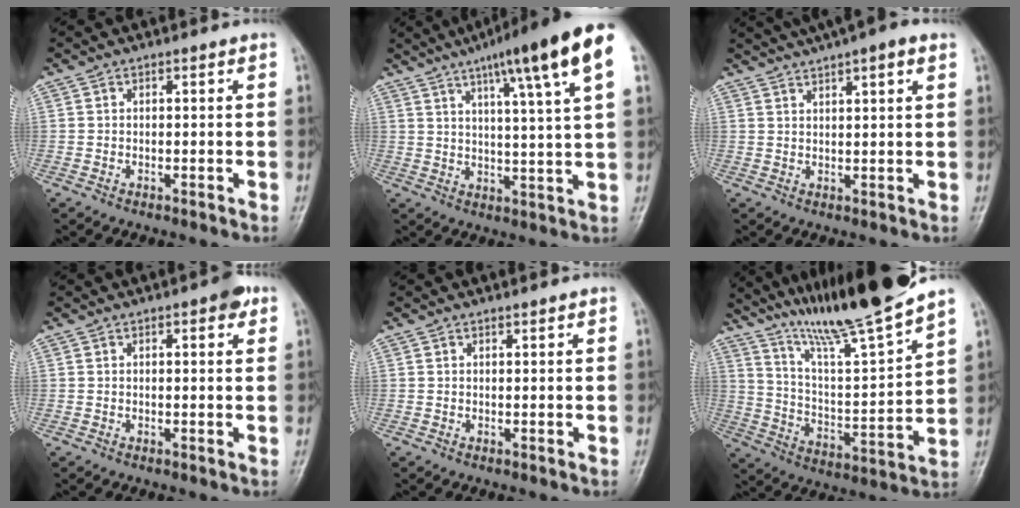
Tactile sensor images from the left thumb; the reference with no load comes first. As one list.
[{"total": 16.8, "force": [9.0, 1.1, 14.1], "torque": [-0.201, -0.017, 0.119]}, {"total": 9.6, "force": [6.8, 1.7, 6.5], "torque": [-0.094, 0.020, 0.099]}, {"total": 3.1, "force": [1.7, 1.1, 2.4], "torque": [-0.025, -0.003, 0.017]}, {"total": 0.7, "force": [0.6, 0.0, 0.2], "torque": [-0.004, -0.005, 0.011]}, {"total": 18.3, "force": [15.5, -0.3, 9.7], "torque": [-0.144, -0.080, 0.275]}]